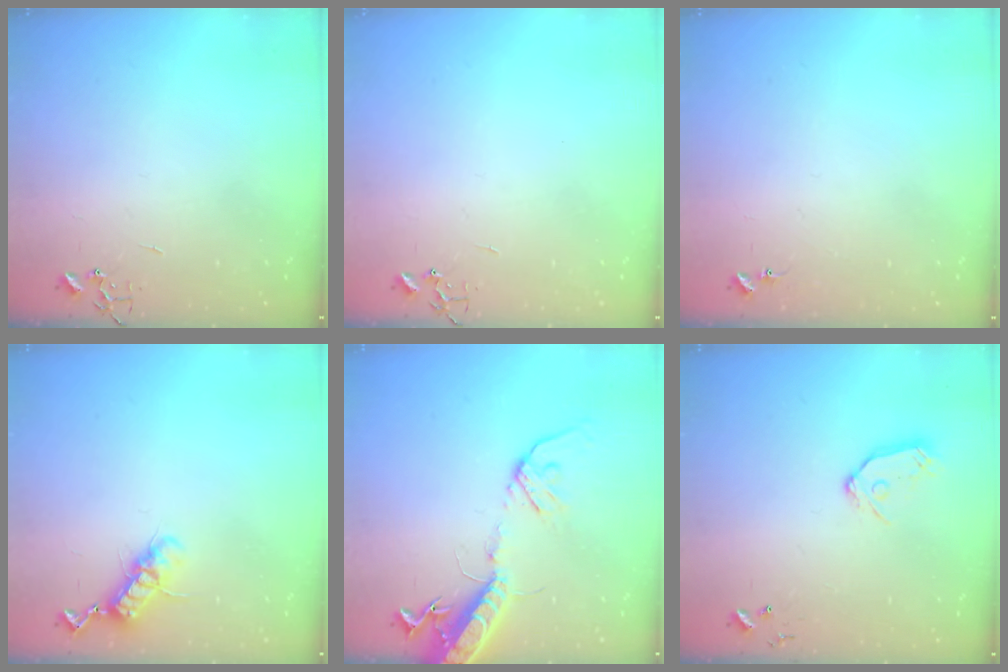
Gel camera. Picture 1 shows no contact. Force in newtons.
{"total": 0.0}
{"total": 6.8, "press": 6.7, "slide": 0.5}
{"total": 11.0, "press": 10.9, "slide": 1.1}
{"total": 16.2, "press": 15.8, "slide": 3.6}
{"total": 9.2, "press": 9.1, "slide": 0.8}